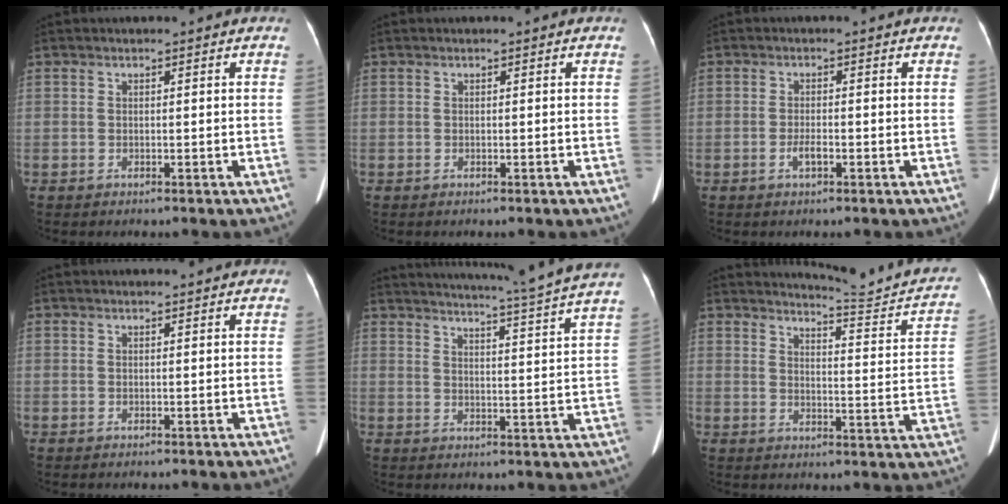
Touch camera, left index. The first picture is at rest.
{"total": 0.0}
{"total": 1.9, "force": [-0.9, 0.5, 1.6], "torque": [-0.033, 0.000, -0.015]}
{"total": 2.2, "force": [2.2, 0.1, 0.4], "torque": [-0.012, 0.015, 0.023]}
{"total": 19.1, "force": [17.4, -2.5, 7.6], "torque": [-0.132, -0.060, 0.213]}
{"total": 11.8, "force": [11.5, -0.4, 2.8], "torque": [-0.027, -0.059, 0.134]}